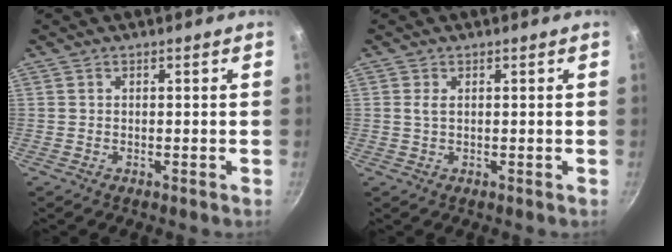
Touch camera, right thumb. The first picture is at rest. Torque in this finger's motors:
{"motor_torque": [-0.49, 0.32, 0.56, 0.02, 0.10]}